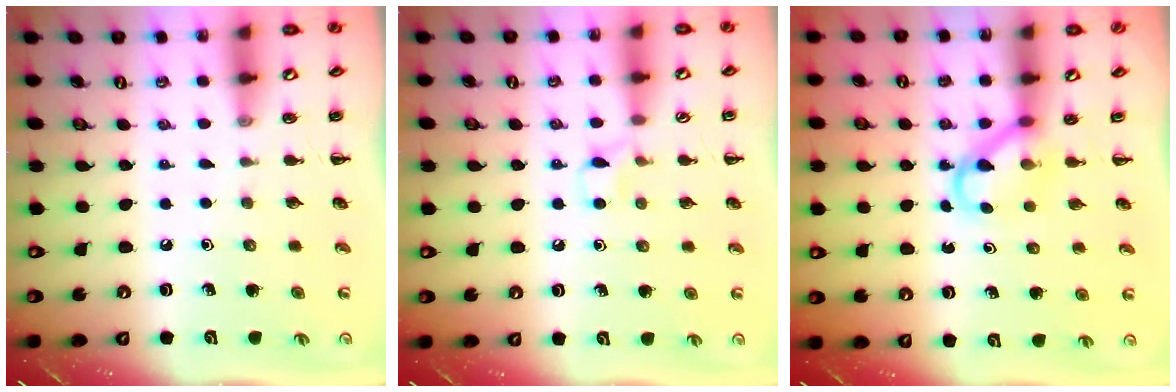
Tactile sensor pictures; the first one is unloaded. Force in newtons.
{"total": 4.0, "press": 3.7, "slide": 1.5}
{"total": 3.8, "press": 3.6, "slide": 1.0}